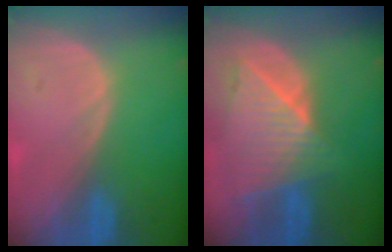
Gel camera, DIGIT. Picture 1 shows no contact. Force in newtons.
{"total": 9.2, "press": 8.3, "slide": 4.0}